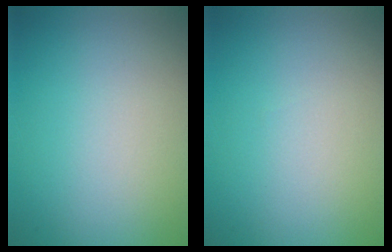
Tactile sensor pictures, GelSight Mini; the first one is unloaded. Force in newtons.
{"total": 0.0}